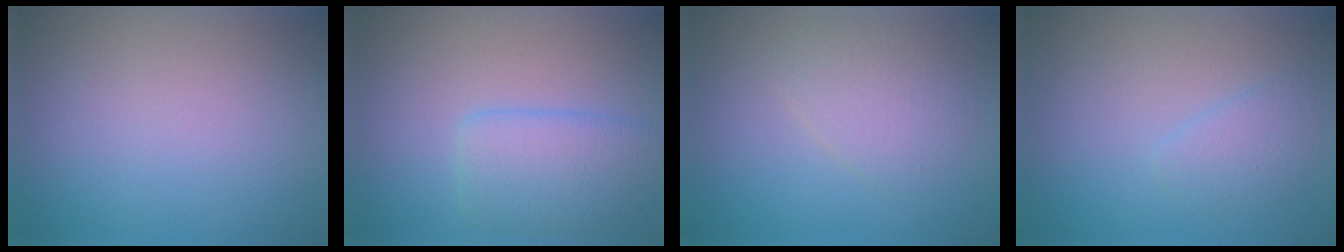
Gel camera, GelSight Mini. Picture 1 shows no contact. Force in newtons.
{"total": 3.5, "press": 3.5, "slide": 0.1}
{"total": 2.6, "press": 2.6, "slide": 0.1}
{"total": 1.6, "press": 1.6, "slide": 0.1}